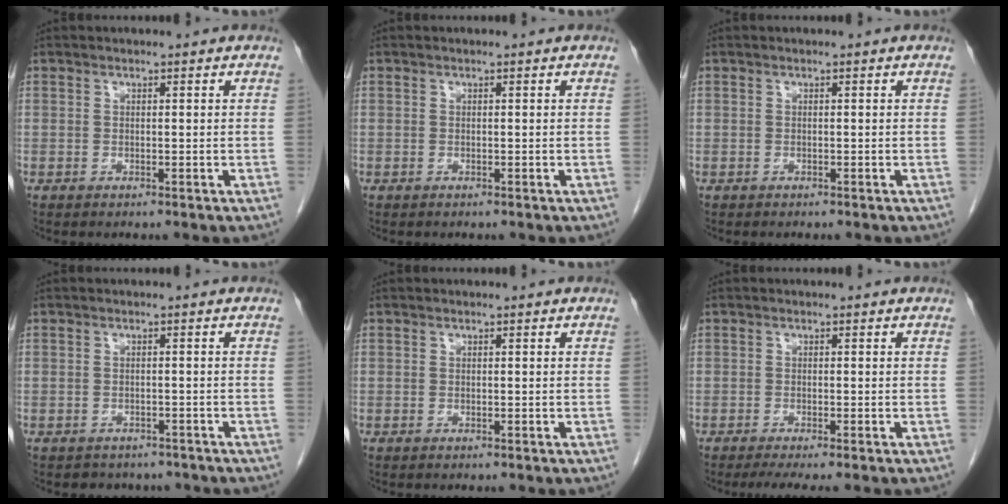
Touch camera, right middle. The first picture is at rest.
{"total": 0.0}
{"total": 0.0}
{"total": 4.5, "force": [-3.9, 2.3, 0.3], "torque": [-0.008, 0.007, -0.044]}
{"total": 0.0}
{"total": 3.5, "force": [-2.6, -0.1, 2.2], "torque": [-0.035, -0.011, -0.043]}